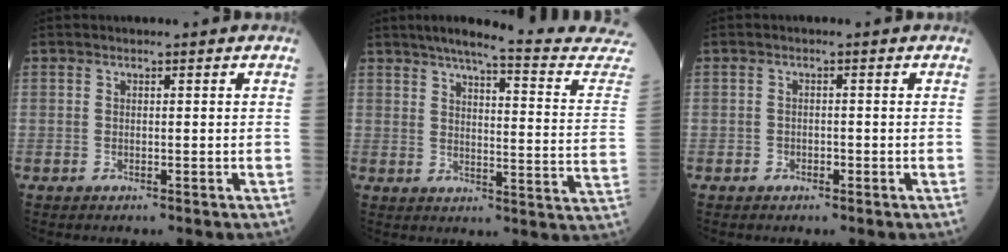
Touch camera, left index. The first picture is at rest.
{"total": 19.6, "force": [18.2, 0.5, 7.1], "torque": [-0.086, -0.080, 0.203]}
{"total": 1.0, "force": [-0.5, 0.7, 0.4], "torque": [-0.007, 0.003, -0.010]}